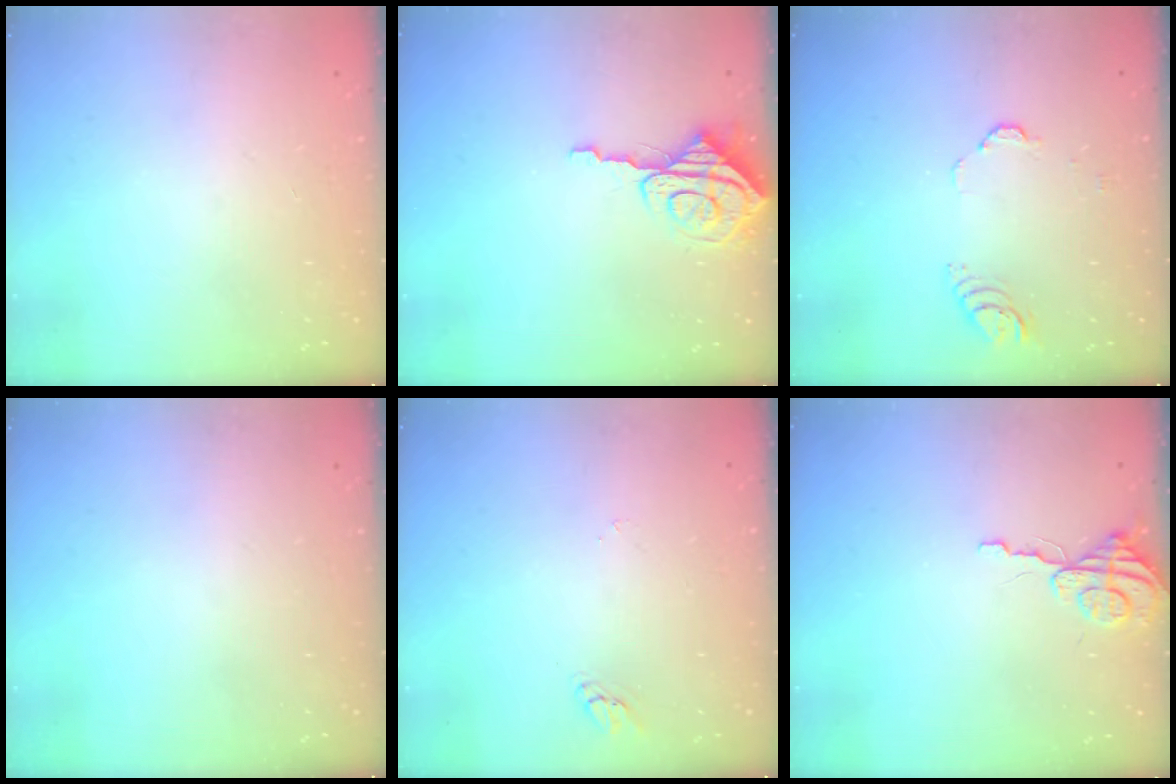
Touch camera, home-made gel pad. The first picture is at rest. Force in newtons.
{"total": 7.8, "press": 7.7, "slide": 0.7}
{"total": 3.5, "press": 3.5, "slide": 0.2}
{"total": 0.0}
{"total": 2.0, "press": 2.0, "slide": 0.2}
{"total": 4.1, "press": 4.1, "slide": 0.3}